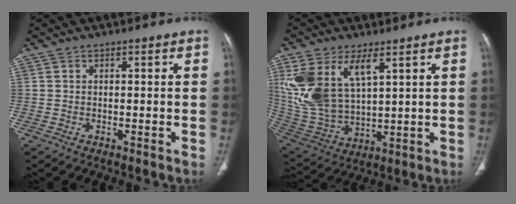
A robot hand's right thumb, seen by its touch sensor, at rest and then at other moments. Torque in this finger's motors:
{"motor_torque": [0.35, 4.05, 1.27, 1.50, 0.25]}